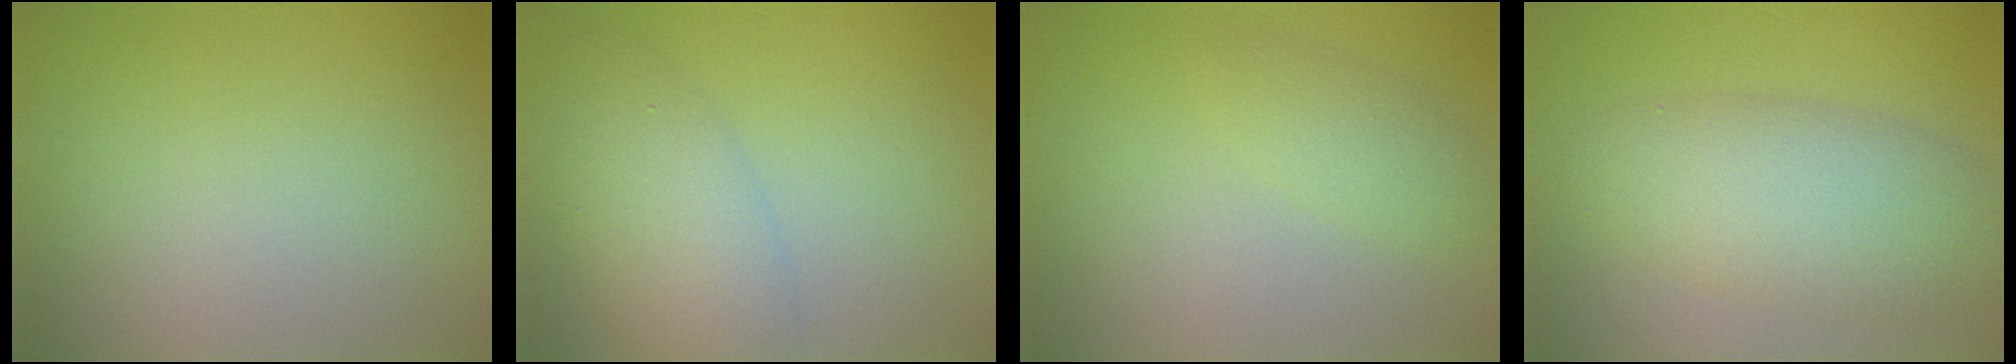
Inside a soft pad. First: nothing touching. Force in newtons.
{"total": 5.3, "press": 5.2, "slide": 0.4}
{"total": 1.9, "press": 1.9, "slide": 0.1}
{"total": 6.3, "press": 6.3, "slide": 0.2}